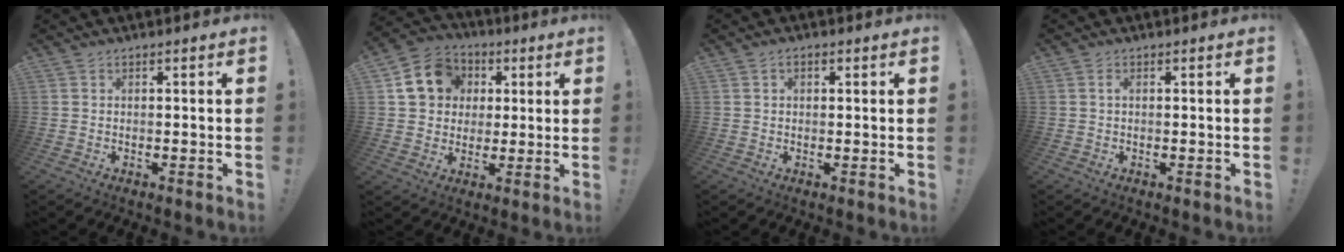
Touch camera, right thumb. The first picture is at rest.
{"total": 13.4, "force": [3.8, 11.6, 5.6], "torque": [-0.071, -0.003, 0.079]}
{"total": 1.5, "force": [0.3, 1.2, 1.0], "torque": [-0.012, 0.003, 0.004]}
{"total": 0.7, "force": [0.0, 0.1, 0.7], "torque": [-0.017, 0.003, -0.001]}